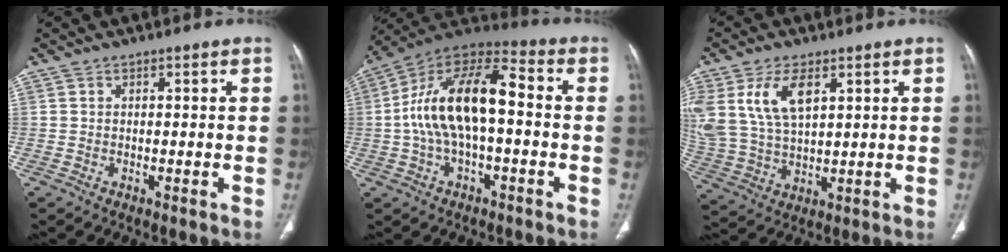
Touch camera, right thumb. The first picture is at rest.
{"total": 17.2, "force": [-0.4, 7.8, 15.3], "torque": [-0.282, 0.049, -0.015]}
{"total": 13.3, "force": [5.4, 7.1, 9.9], "torque": [-0.207, -0.011, 0.119]}